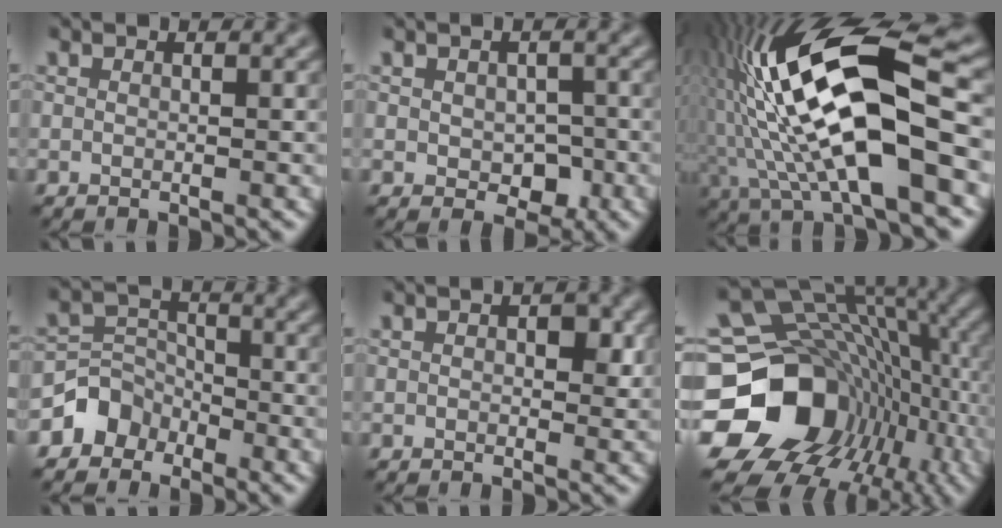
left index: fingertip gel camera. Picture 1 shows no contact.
{"total": 2.8, "force": [-0.3, 1.8, 2.1], "torque": [-0.031, -0.008, -0.001]}
{"total": 15.3, "force": [-0.8, 5.0, 14.4], "torque": [-0.260, 0.023, -0.025]}
{"total": 3.0, "force": [-1.9, 2.2, 0.3], "torque": [0.003, 0.008, -0.039]}
{"total": 1.9, "force": [0.4, 0.9, 1.6], "torque": [-0.017, -0.001, 0.003]}
{"total": 17.9, "force": [-3.1, 14.6, 9.9], "torque": [-0.195, -0.027, -0.030]}